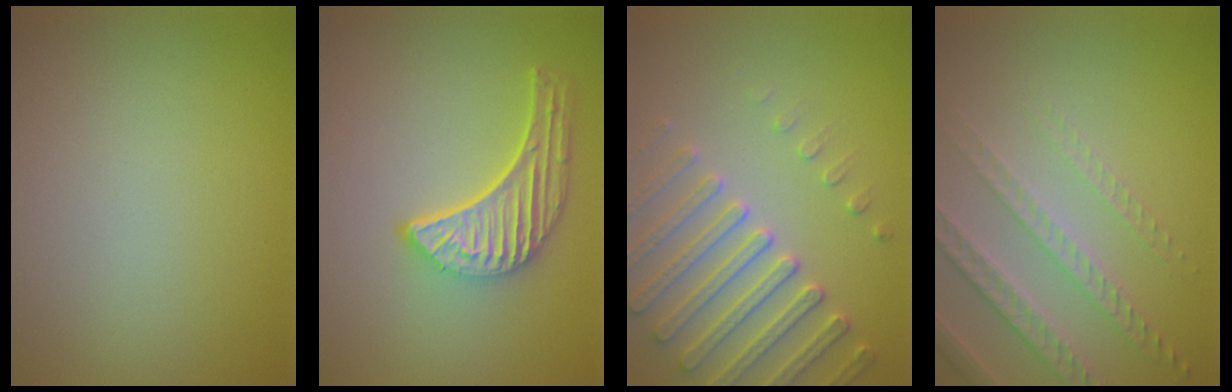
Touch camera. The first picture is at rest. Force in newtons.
{"total": 5.1, "press": 3.9, "slide": 3.2}
{"total": 4.5, "press": 4.5, "slide": 0.6}
{"total": 5.0, "press": 3.2, "slide": 3.9}